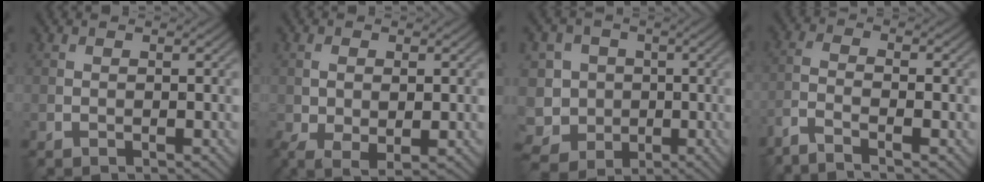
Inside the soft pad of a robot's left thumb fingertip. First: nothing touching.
{"total": 4.7, "force": [-0.5, 2.7, 3.8], "torque": [-0.081, -0.011, -0.002]}
{"total": 7.5, "force": [-1.2, 7.0, 2.5], "torque": [-0.081, -0.006, -0.047]}
{"total": 4.0, "force": [-2.8, 0.6, 2.8], "torque": [-0.056, -0.002, -0.071]}